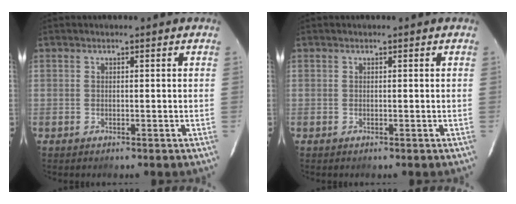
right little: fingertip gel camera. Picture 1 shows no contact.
{"total": 0.0}